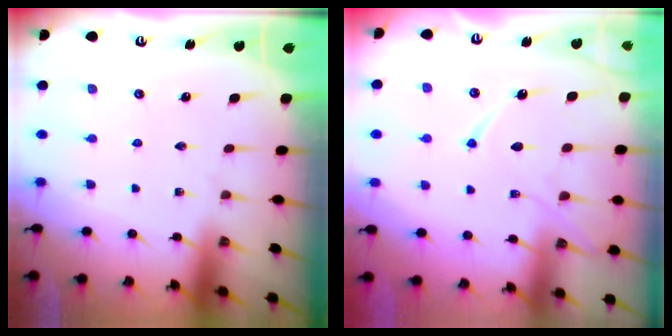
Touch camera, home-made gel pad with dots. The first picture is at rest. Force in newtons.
{"total": 10.7, "press": 10.6, "slide": 0.7}